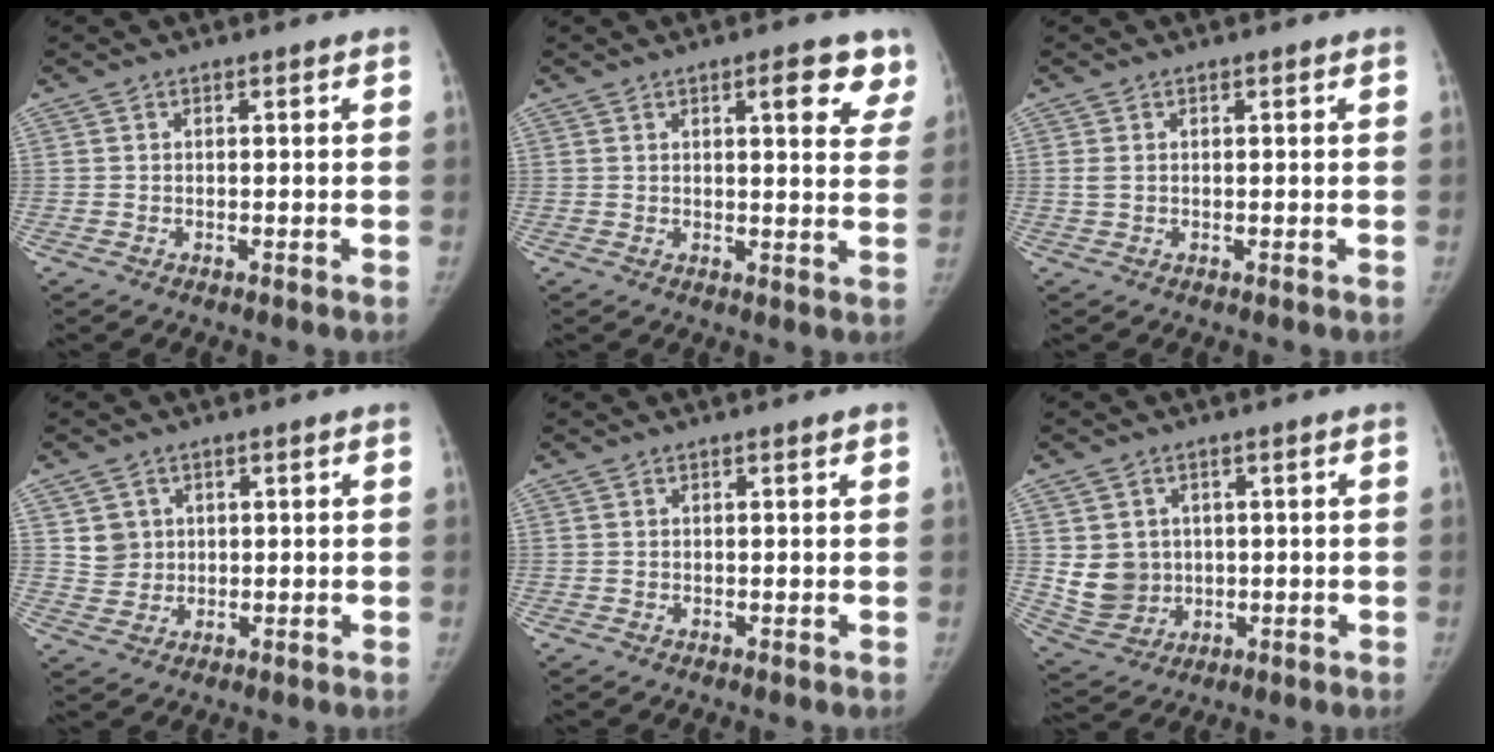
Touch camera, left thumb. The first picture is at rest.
{"total": 8.1, "force": [4.7, 2.5, 6.1], "torque": [-0.044, -0.020, 0.057]}
{"total": 1.1, "force": [0.1, 0.8, 0.8], "torque": [-0.025, 0.000, 0.003]}
{"total": 4.0, "force": [1.4, 3.7, 0.7], "torque": [0.005, -0.008, 0.030]}
{"total": 0.5, "force": [0.3, 0.0, 0.4], "torque": [-0.007, 0.000, 0.005]}
{"total": 7.9, "force": [0.9, 7.1, 3.2], "torque": [-0.034, -0.006, 0.035]}